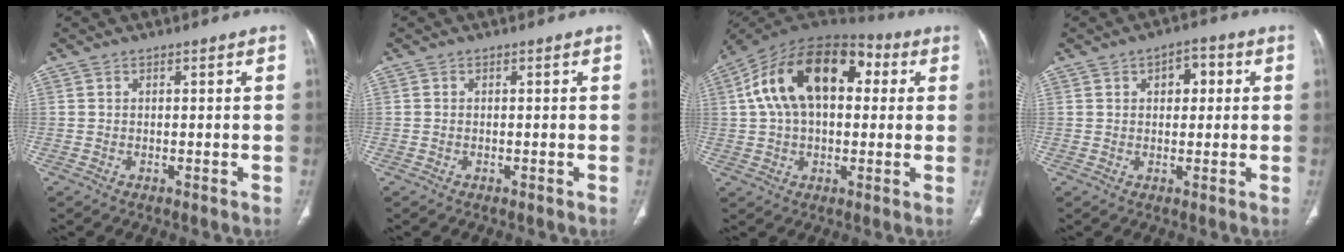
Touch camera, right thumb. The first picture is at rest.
{"total": 0.0}
{"total": 21.0, "force": [4.9, 12.5, 16.2], "torque": [-0.267, 0.040, 0.071]}
{"total": 4.8, "force": [1.4, 3.0, 3.5], "torque": [-0.027, 0.004, 0.015]}